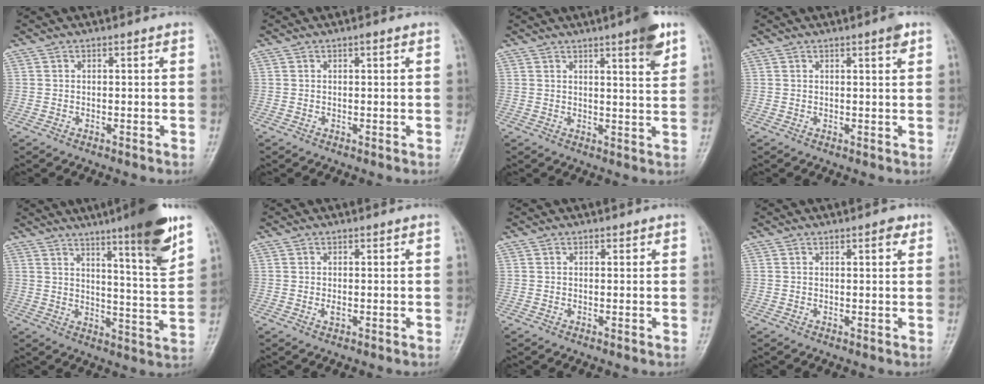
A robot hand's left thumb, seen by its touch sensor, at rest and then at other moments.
{"total": 0.9, "force": [0.4, 0.5, 0.7], "torque": [-0.005, 0.001, 0.003]}
{"total": 7.1, "force": [4.2, 1.2, 5.6], "torque": [-0.068, -0.021, 0.055]}
{"total": 2.2, "force": [1.3, 0.5, 1.8], "torque": [-0.020, -0.005, 0.016]}
{"total": 15.3, "force": [9.4, 1.5, 12.0], "torque": [-0.158, -0.054, 0.140]}
{"total": 1.4, "force": [-0.2, 1.0, 1.1], "torque": [-0.014, -0.002, -0.005]}
{"total": 1.0, "force": [0.4, 0.7, 0.4], "torque": [0.005, 0.000, 0.004]}
{"total": 2.4, "force": [1.2, 1.1, 1.8], "torque": [-0.014, -0.002, 0.014]}